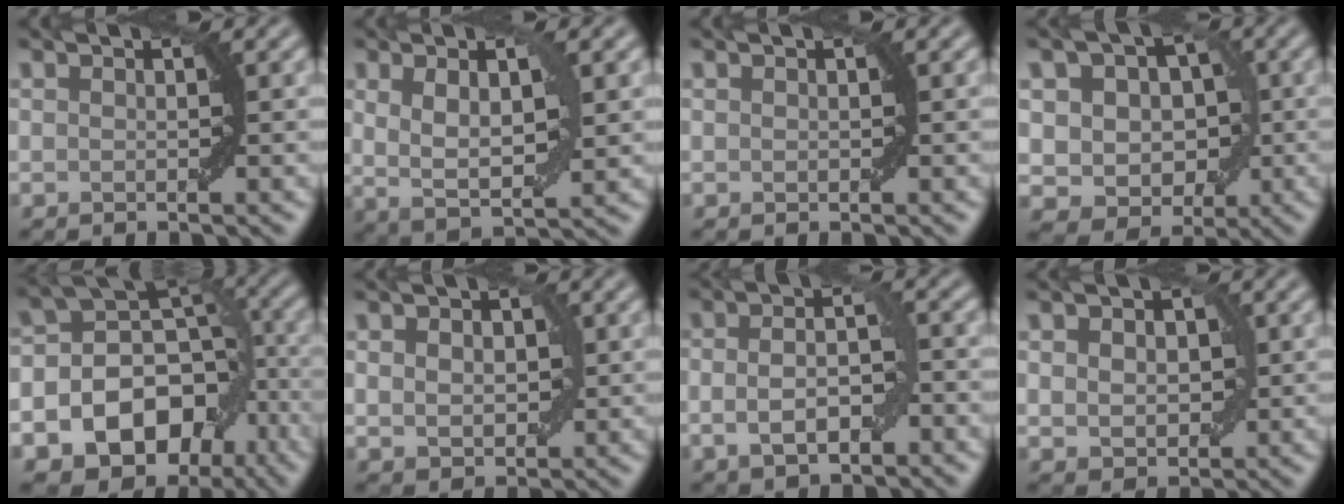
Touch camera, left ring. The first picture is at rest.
{"total": 4.6, "force": [1.1, 1.6, 4.2], "torque": [-0.077, -0.004, 0.023]}
{"total": 0.0}
{"total": 7.0, "force": [0.6, 5.7, 4.1], "torque": [-0.036, 0.008, -0.009]}
{"total": 13.2, "force": [-6.0, 10.0, 6.1], "torque": [-0.093, -0.008, -0.098]}
{"total": 3.1, "force": [0.5, 2.3, 2.1], "torque": [-0.032, 0.004, 0.006]}
{"total": 4.7, "force": [-1.2, 2.1, 4.1], "torque": [-0.075, 0.002, -0.023]}
{"total": 4.0, "force": [0.7, 3.0, 2.6], "torque": [-0.036, 0.010, 0.004]}